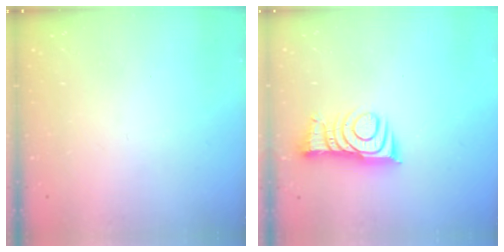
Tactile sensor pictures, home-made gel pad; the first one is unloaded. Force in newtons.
{"total": 10.0, "press": 9.9, "slide": 1.0}